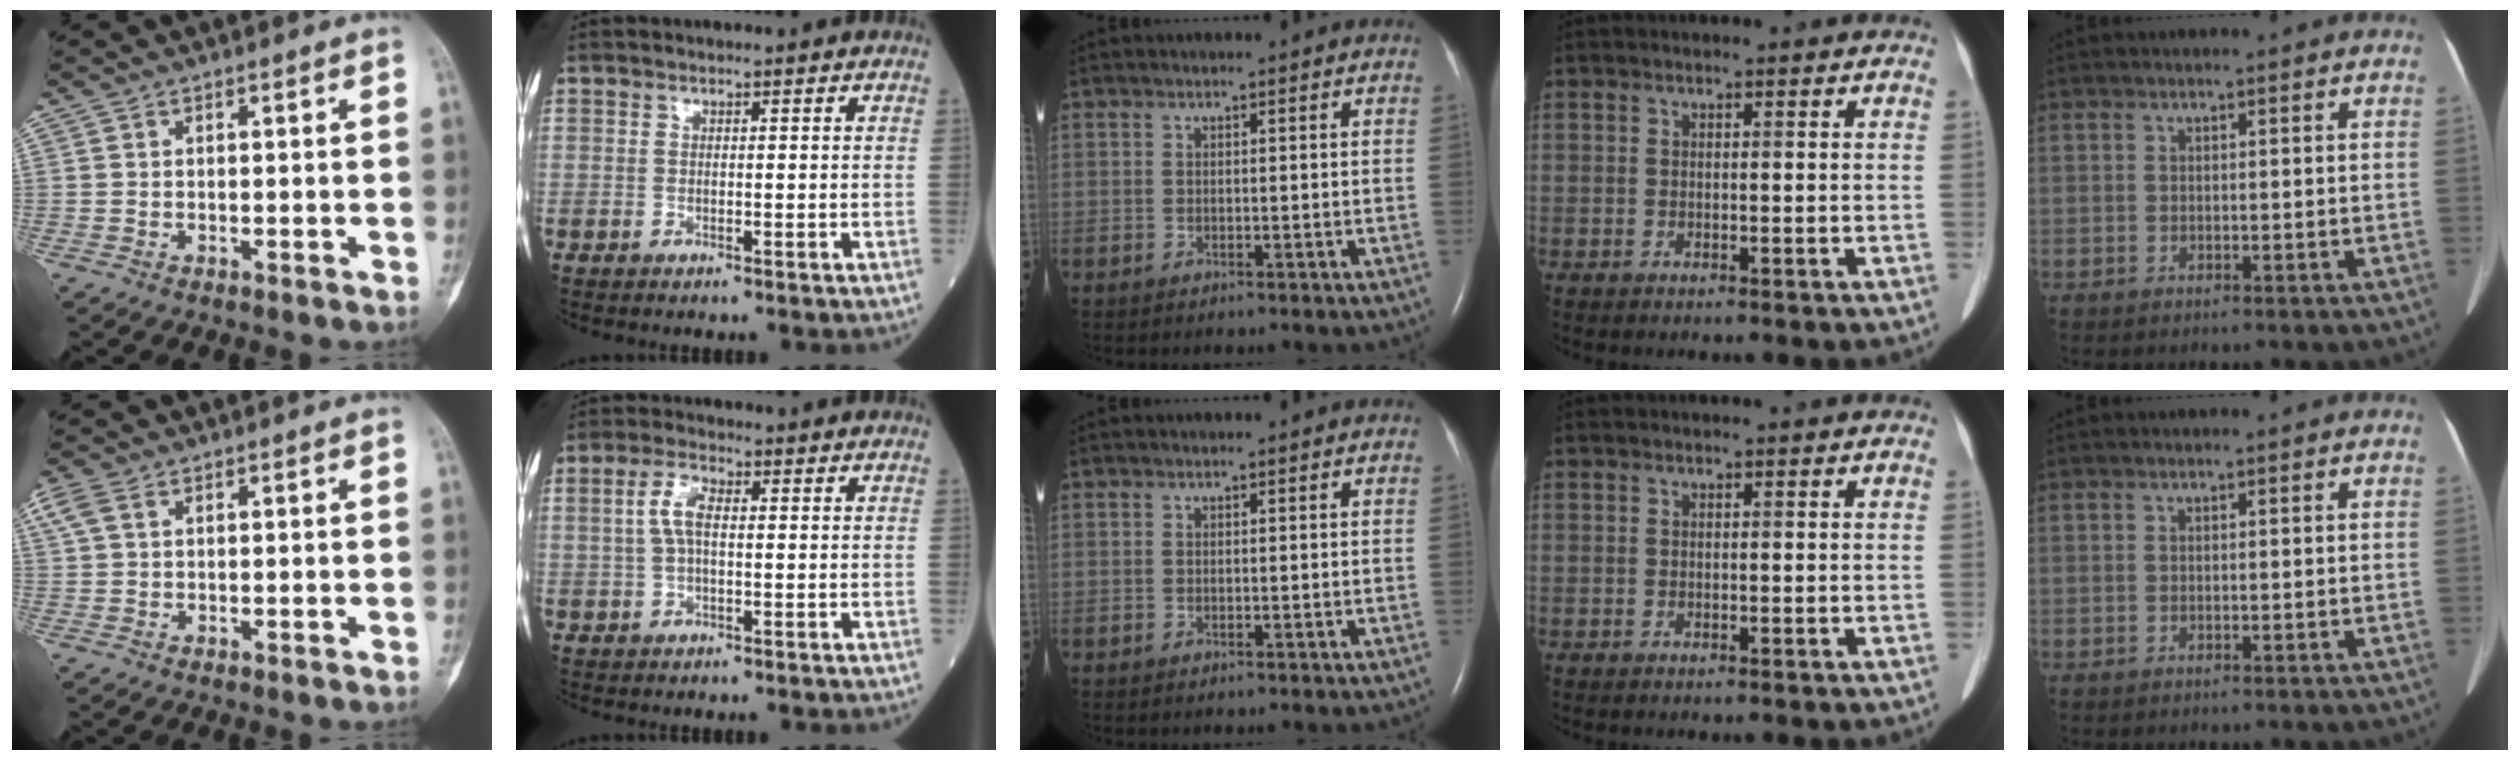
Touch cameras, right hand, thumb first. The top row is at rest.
{"thumb": {"total": 3.4, "force": [1.5, 2.1, 2.3], "torque": [-0.073, 0.021, 0.034]}, "index": {"total": 4.1, "force": [0.4, 1.5, 3.8], "torque": [-0.087, 0.013, 0.009]}}